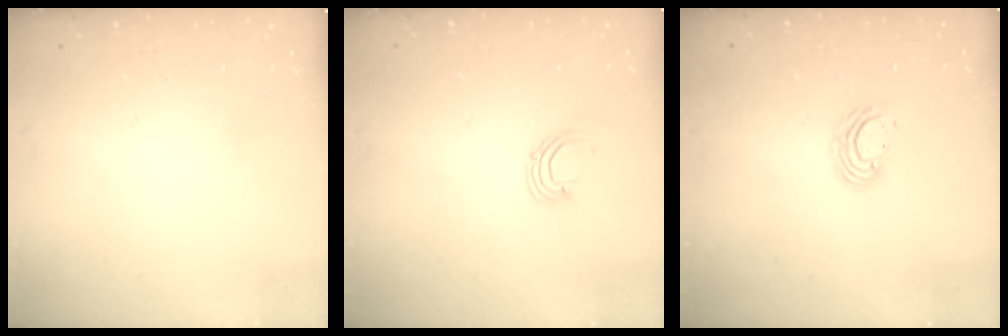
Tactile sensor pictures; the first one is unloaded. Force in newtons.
{"total": 3.5, "press": 3.5, "slide": 0.2}
{"total": 6.0, "press": 6.0, "slide": 0.8}